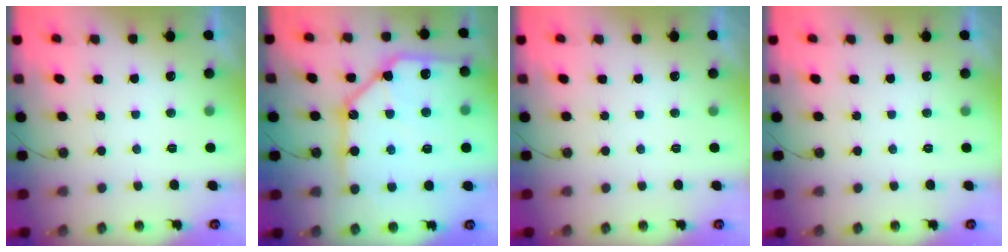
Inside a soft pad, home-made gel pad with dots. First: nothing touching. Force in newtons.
{"total": 22.6, "press": 22.5, "slide": 2.6}
{"total": 0.0}
{"total": 0.0}